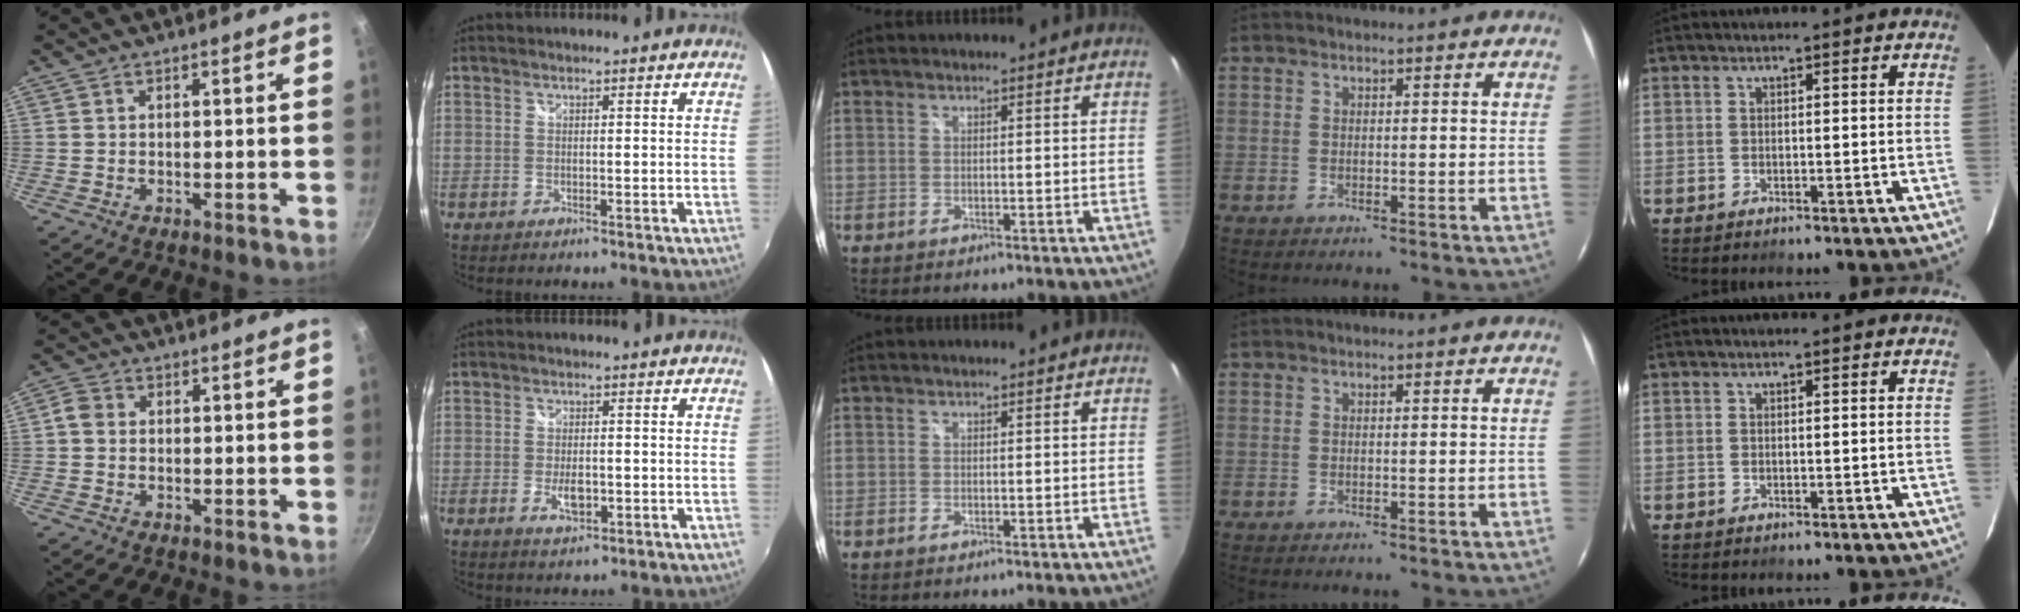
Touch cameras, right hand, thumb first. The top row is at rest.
{"thumb": {"total": 2.7, "force": [0.0, 2.4, 1.4], "torque": [-0.026, 0.008, -0.009]}, "index": {"total": 3.9, "force": [-1.1, 1.9, 3.2], "torque": [-0.062, -0.004, -0.017]}}